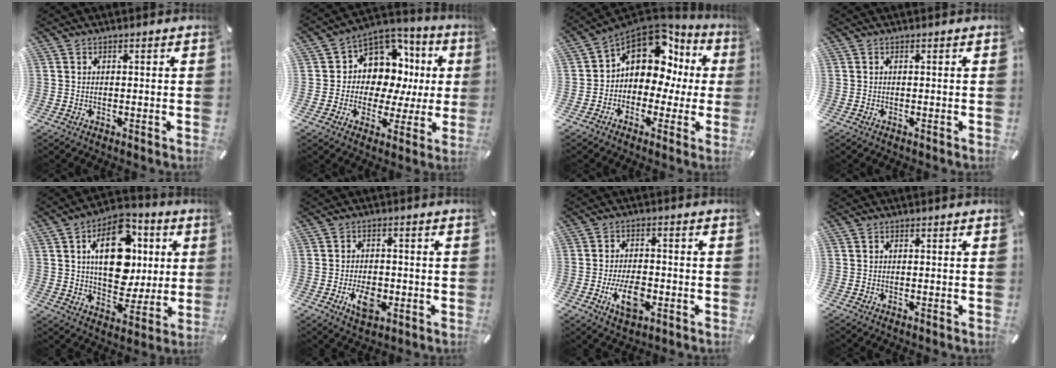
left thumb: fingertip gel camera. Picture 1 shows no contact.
{"total": 10.6, "force": [3.1, 9.4, 3.8], "torque": [-0.058, -0.041, 0.064]}
{"total": 12.5, "force": [4.6, 8.8, 7.7], "torque": [-0.137, -0.034, 0.078]}
{"total": 0.0}
{"total": 18.7, "force": [4.5, 12.8, 12.9], "torque": [-0.181, -0.008, 0.081]}
{"total": 7.2, "force": [-2.2, 4.5, 5.3], "torque": [-0.094, 0.001, -0.042]}
{"total": 8.1, "force": [-2.7, 4.4, 6.2], "torque": [-0.123, 0.011, -0.046]}
{"total": 0.0}